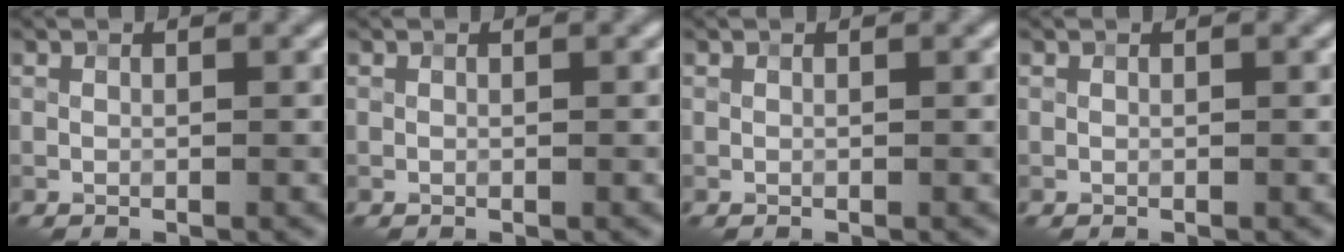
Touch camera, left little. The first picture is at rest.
{"total": 0.0}
{"total": 0.0}
{"total": 0.0}